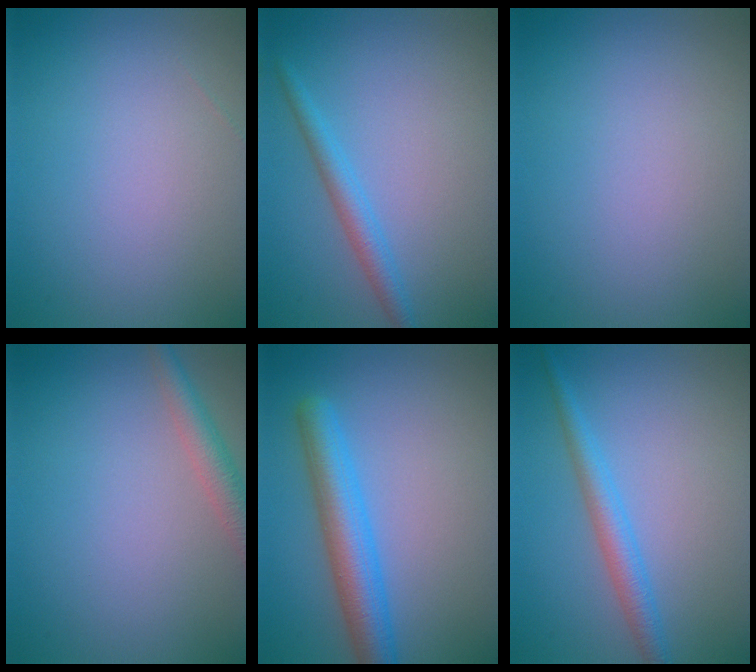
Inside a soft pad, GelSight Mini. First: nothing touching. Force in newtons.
{"total": 2.3, "press": 2.3, "slide": 0.1}
{"total": 0.0}
{"total": 2.6, "press": 2.6, "slide": 0.1}
{"total": 5.1, "press": 5.1, "slide": 0.2}
{"total": 2.7, "press": 2.7, "slide": 0.2}